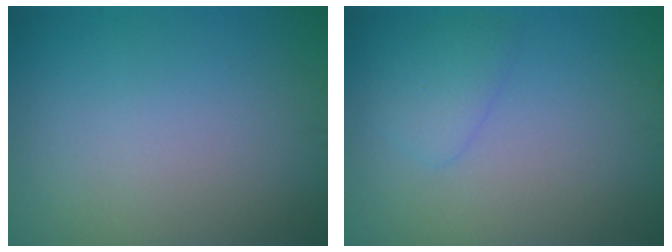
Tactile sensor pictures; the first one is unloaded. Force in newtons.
{"total": 1.8, "press": 1.8, "slide": 0.1}